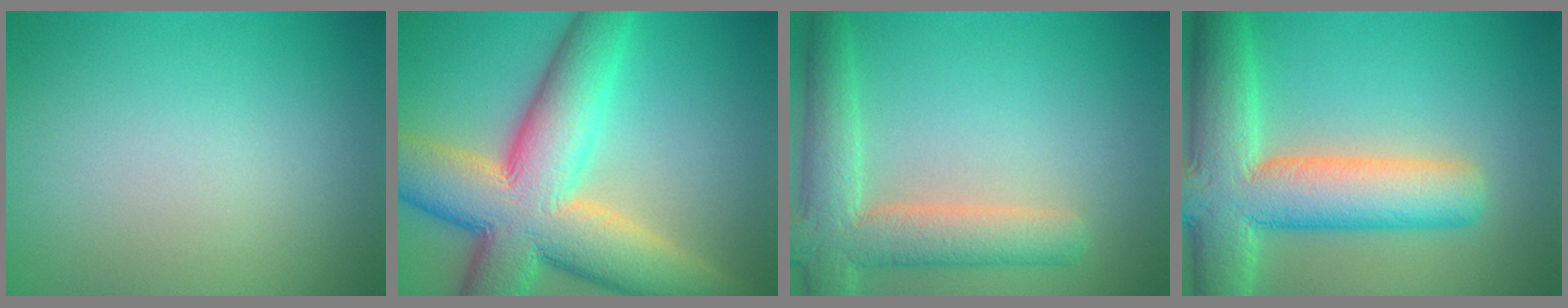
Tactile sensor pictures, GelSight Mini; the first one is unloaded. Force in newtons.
{"total": 13.2, "press": 13.2, "slide": 0.9}
{"total": 6.0, "press": 6.0, "slide": 0.6}
{"total": 10.0, "press": 10.0, "slide": 0.6}